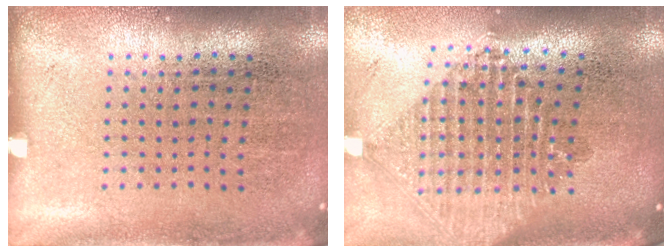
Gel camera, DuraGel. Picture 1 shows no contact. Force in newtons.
{"total": 2.2, "press": 1.7, "slide": 1.4}